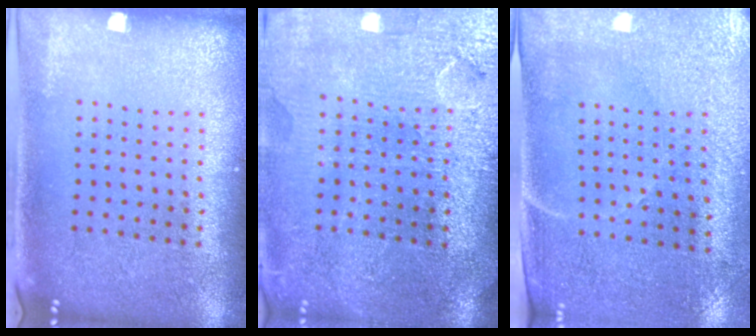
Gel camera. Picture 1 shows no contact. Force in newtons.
{"total": 3.7, "press": 3.4, "slide": 1.5}
{"total": 3.0, "press": 2.7, "slide": 1.3}